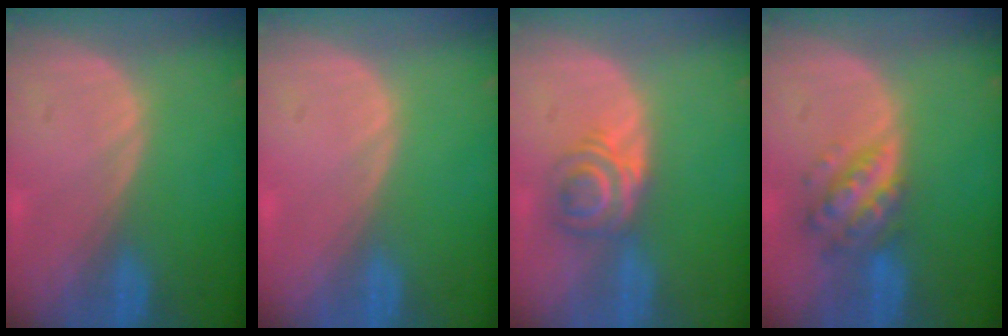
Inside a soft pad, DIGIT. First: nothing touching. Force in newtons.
{"total": 0.0}
{"total": 5.9, "press": 4.9, "slide": 3.3}
{"total": 6.3, "press": 5.6, "slide": 2.8}